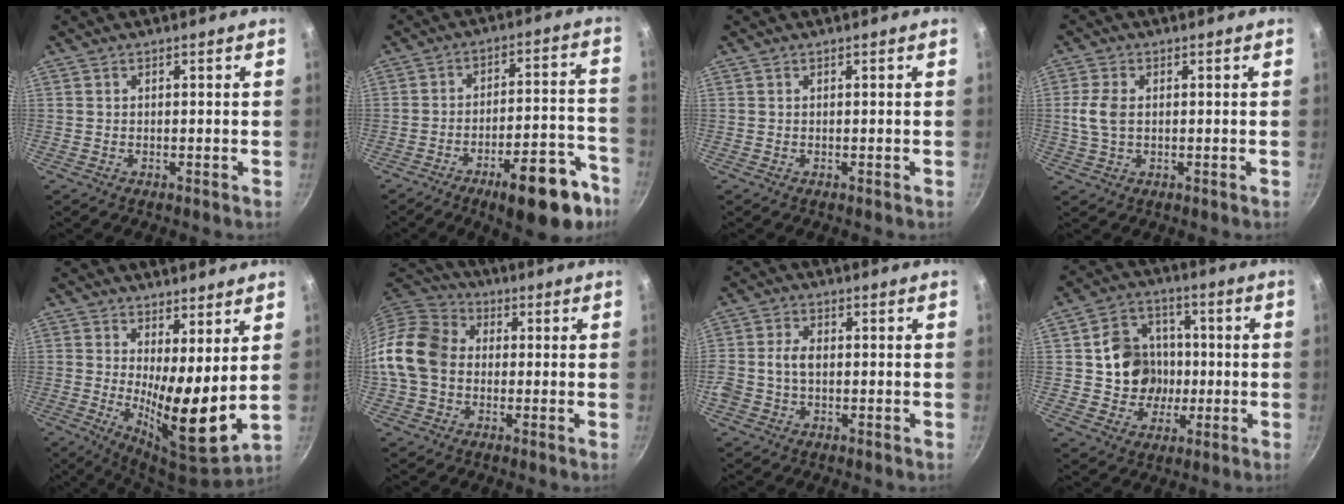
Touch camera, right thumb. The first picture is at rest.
{"total": 16.7, "force": [-10.0, 5.8, 12.1], "torque": [-0.121, 0.071, -0.136]}
{"total": 0.0}
{"total": 5.1, "force": [0.4, 3.2, 4.0], "torque": [-0.087, 0.005, 0.005]}
{"total": 12.6, "force": [3.0, 3.6, 11.7], "torque": [-0.181, -0.054, 0.046]}
{"total": 12.9, "force": [-0.4, 10.3, 7.7], "torque": [-0.120, 0.025, -0.026]}
{"total": 5.3, "force": [-0.4, 3.7, 3.8], "torque": [-0.070, 0.015, -0.014]}
{"total": 12.5, "force": [-0.3, 11.2, 5.5], "torque": [-0.055, 0.021, -0.005]}